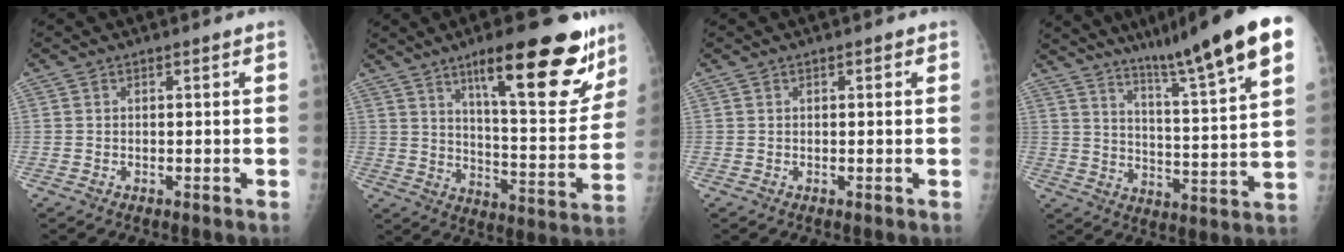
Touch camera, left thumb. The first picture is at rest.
{"total": 23.1, "force": [13.8, 6.2, 17.4], "torque": [-0.208, -0.065, 0.208]}
{"total": 0.9, "force": [0.5, 0.5, 0.6], "torque": [-0.004, 0.000, 0.003]}
{"total": 20.8, "force": [14.2, 0.9, 15.2], "torque": [-0.209, -0.056, 0.207]}